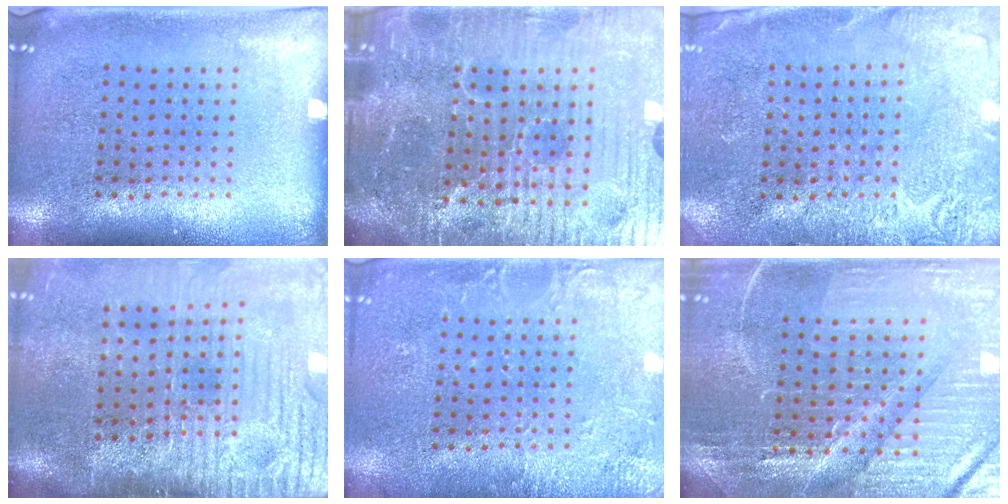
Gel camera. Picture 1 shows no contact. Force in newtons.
{"total": 7.3, "press": 6.5, "slide": 3.2}
{"total": 2.8, "press": 2.7, "slide": 0.5}
{"total": 4.7, "press": 4.1, "slide": 2.5}
{"total": 2.9, "press": 2.9, "slide": 0.4}
{"total": 4.0, "press": 3.9, "slide": 0.8}